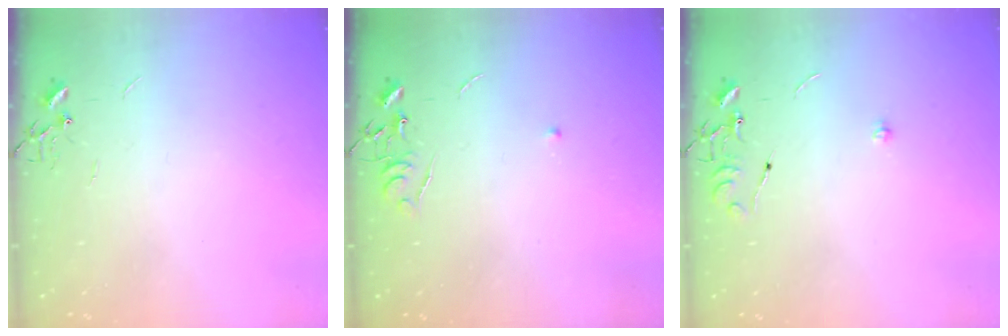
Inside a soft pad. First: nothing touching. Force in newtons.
{"total": 4.9, "press": 4.8, "slide": 0.7}
{"total": 6.4, "press": 6.4, "slide": 0.7}